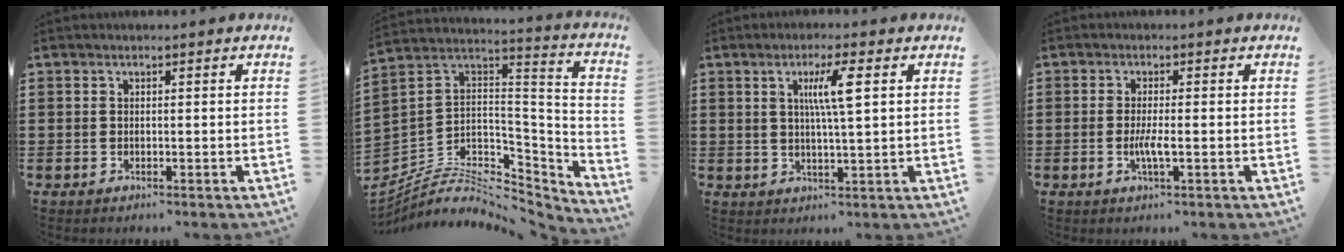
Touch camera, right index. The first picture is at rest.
{"total": 6.9, "force": [-4.7, 4.0, 3.2], "torque": [-0.071, -0.009, -0.085]}
{"total": 5.8, "force": [1.8, 0.4, 5.6], "torque": [-0.112, 0.003, 0.024]}
{"total": 3.1, "force": [-0.8, 0.4, 2.9], "torque": [-0.058, -0.006, -0.016]}